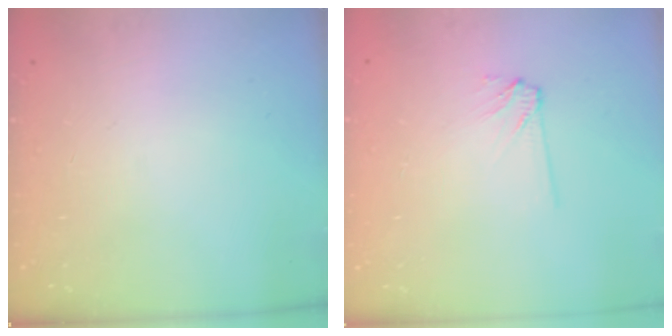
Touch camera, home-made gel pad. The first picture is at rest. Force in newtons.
{"total": 4.2, "press": 4.2, "slide": 0.5}